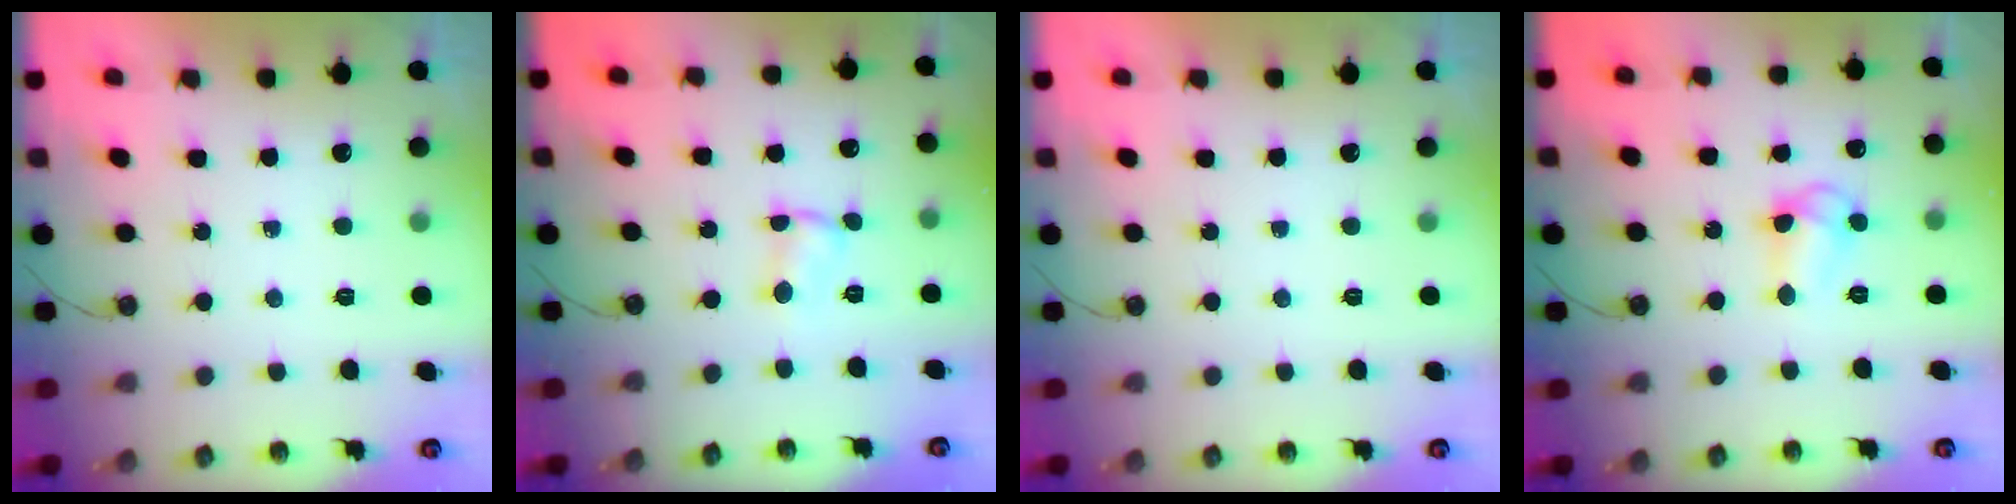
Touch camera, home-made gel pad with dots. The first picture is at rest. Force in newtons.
{"total": 1.8, "press": 1.8, "slide": 0.1}
{"total": 0.0}
{"total": 8.0, "press": 7.9, "slide": 0.5}